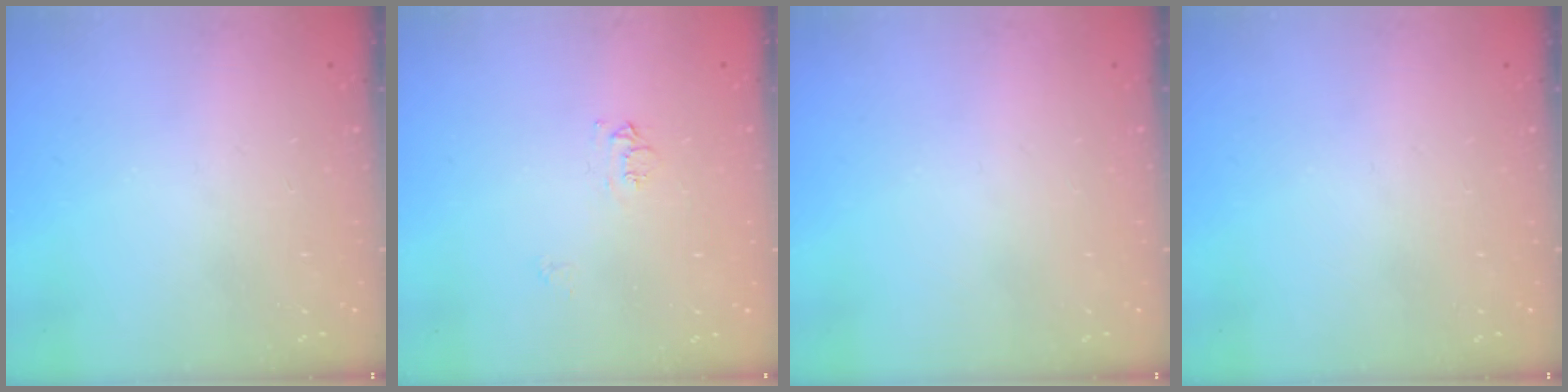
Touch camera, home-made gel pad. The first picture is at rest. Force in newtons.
{"total": 5.5, "press": 5.5, "slide": 0.7}
{"total": 0.0}
{"total": 0.0}